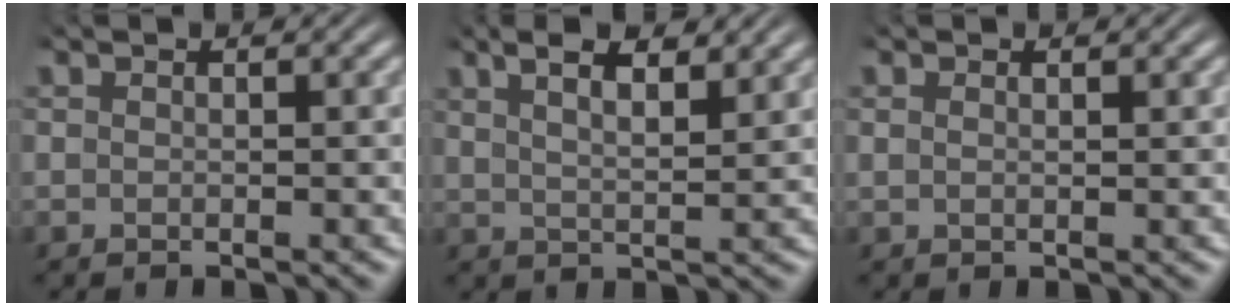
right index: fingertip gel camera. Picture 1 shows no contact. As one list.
[{"total": 6.6, "force": [3.8, 3.1, 4.4], "torque": [-0.052, 0.022, 0.049]}, {"total": 0.6, "force": [0.4, -0.1, 0.4], "torque": [-0.005, -0.002, 0.010]}]